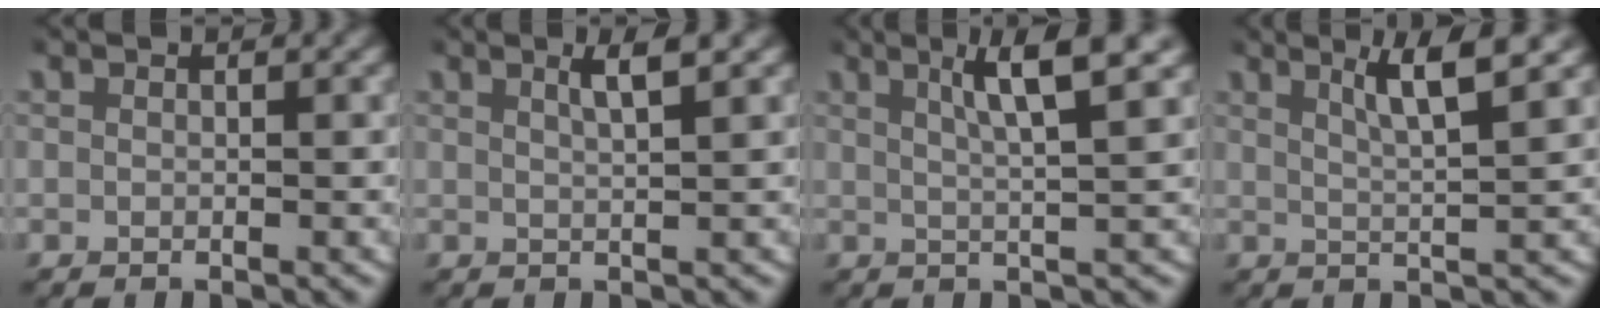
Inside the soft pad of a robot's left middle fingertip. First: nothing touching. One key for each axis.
{"total": 2.2, "fx": 1.4, "fy": -0.1, "fz": 1.7, "tx": -0.035, "ty": 0.003, "tz": 0.023}
{"total": 4.9, "fx": 2.5, "fy": 0.6, "fz": 4.2, "tx": -0.070, "ty": 0.008, "tz": 0.035}
{"total": 4.3, "fx": 2.6, "fy": 0.6, "fz": 3.4, "tx": -0.062, "ty": 0.001, "tz": 0.040}